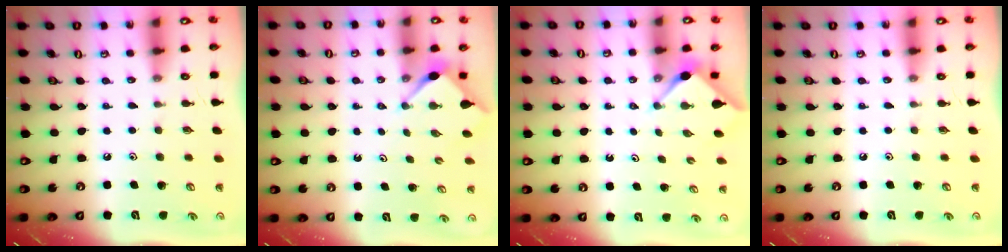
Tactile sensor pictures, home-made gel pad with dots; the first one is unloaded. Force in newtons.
{"total": 2.8, "press": 2.8, "slide": 0.3}
{"total": 3.0, "press": 3.0, "slide": 0.4}
{"total": 0.0}